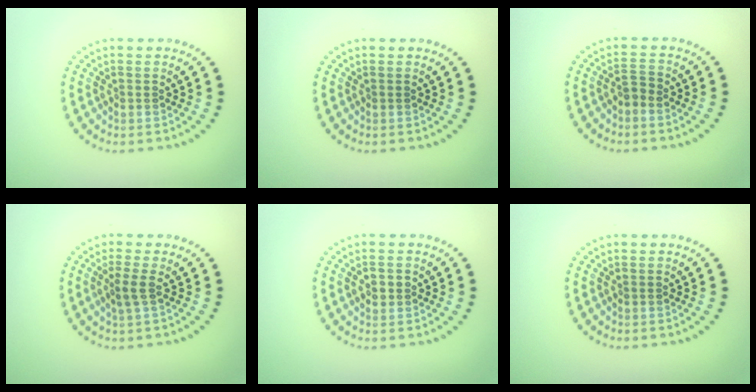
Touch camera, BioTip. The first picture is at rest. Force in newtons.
{"total": 0.0}
{"total": 1.2, "press": 1.0, "slide": 0.7}
{"total": 1.7, "press": 1.3, "slide": 1.0}
{"total": 1.0, "press": 0.9, "slide": 0.2}
{"total": 0.0}